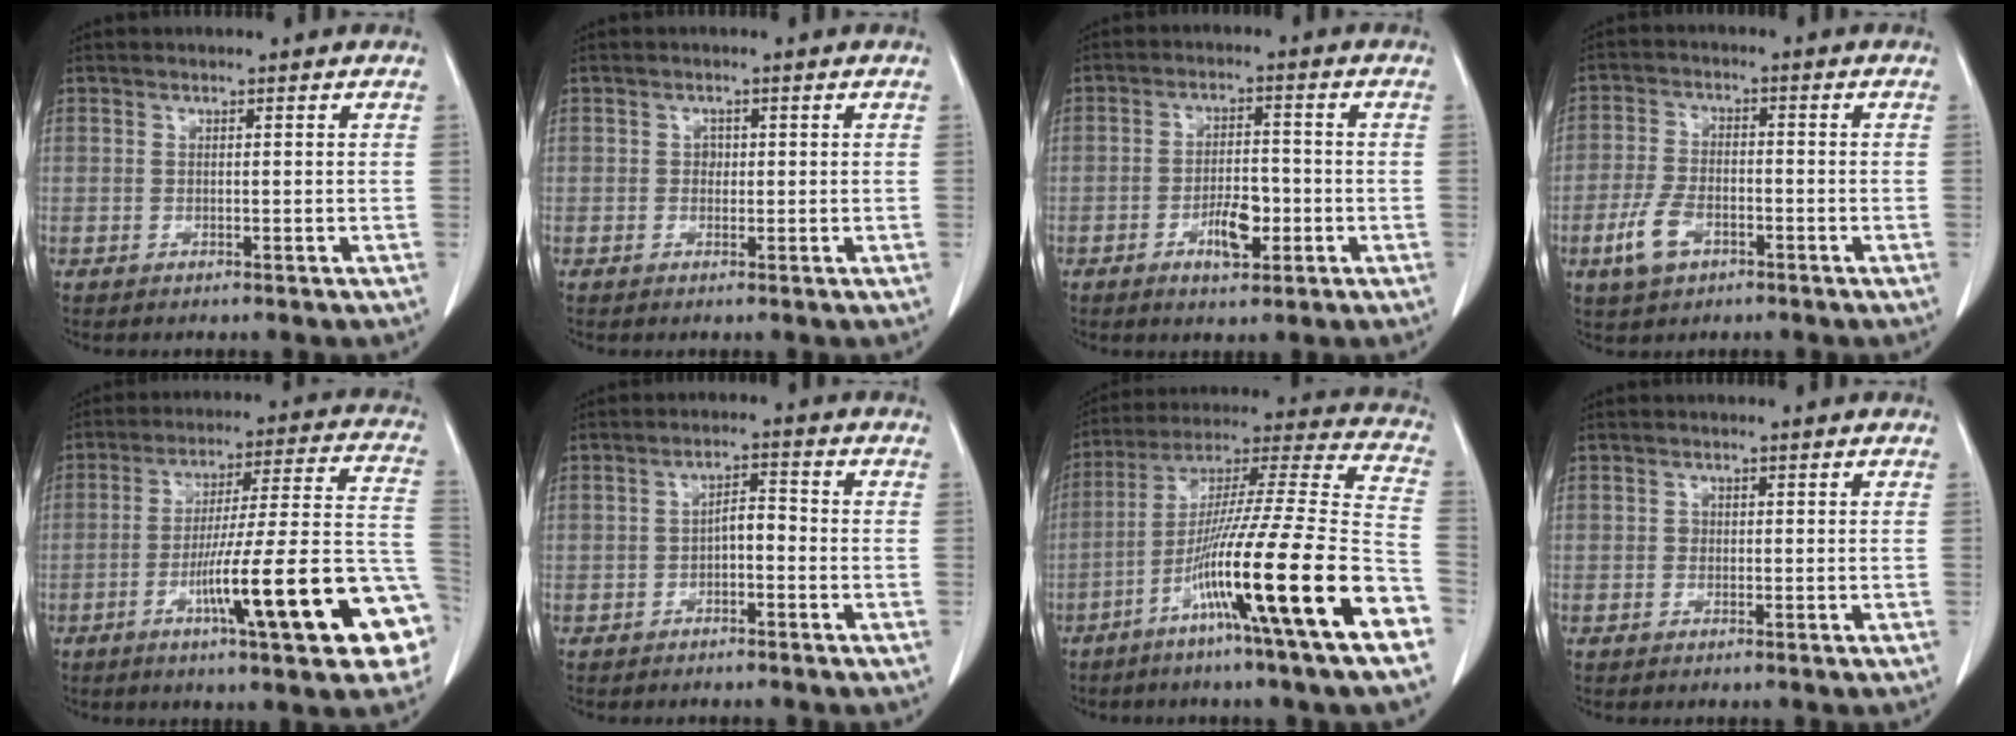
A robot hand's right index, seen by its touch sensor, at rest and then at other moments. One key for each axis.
{"total": 1.0, "fx": 0.1, "fy": 0.9, "fz": 0.5, "tx": -0.006, "ty": 0.003, "tz": -0.001}
{"total": 5.5, "fx": -2.1, "fy": 2.2, "fz": 4.6, "tx": -0.081, "ty": 0.003, "tz": -0.032}
{"total": 6.3, "fx": -3.1, "fy": 3.3, "fz": 4.3, "tx": -0.101, "ty": 0.001, "tz": -0.057}
{"total": 20.9, "fx": -8.0, "fy": 1.3, "fz": 19.2, "tx": -0.214, "ty": 0.012, "tz": -0.116}
{"total": 3.1, "fx": -1.0, "fy": 1.2, "fz": 2.6, "tx": -0.043, "ty": 0.014, "tz": -0.018}
{"total": 25.5, "fx": -11.3, "fy": -0.4, "fz": 22.9, "tx": -0.339, "ty": -0.033, "tz": -0.200}
{"total": 0.7, "fx": 0.0, "fy": 0.6, "fz": 0.2, "tx": -0.001, "ty": 0.002, "tz": -0.002}